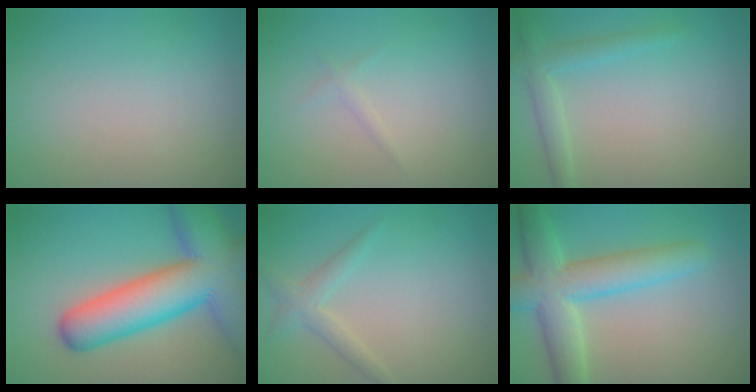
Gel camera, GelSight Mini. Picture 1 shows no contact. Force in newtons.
{"total": 1.2, "press": 1.2, "slide": 0.2}
{"total": 2.3, "press": 2.3, "slide": 0.1}
{"total": 13.1, "press": 13.1, "slide": 0.7}
{"total": 1.8, "press": 1.8, "slide": 0.1}
{"total": 6.9, "press": 6.9, "slide": 0.3}